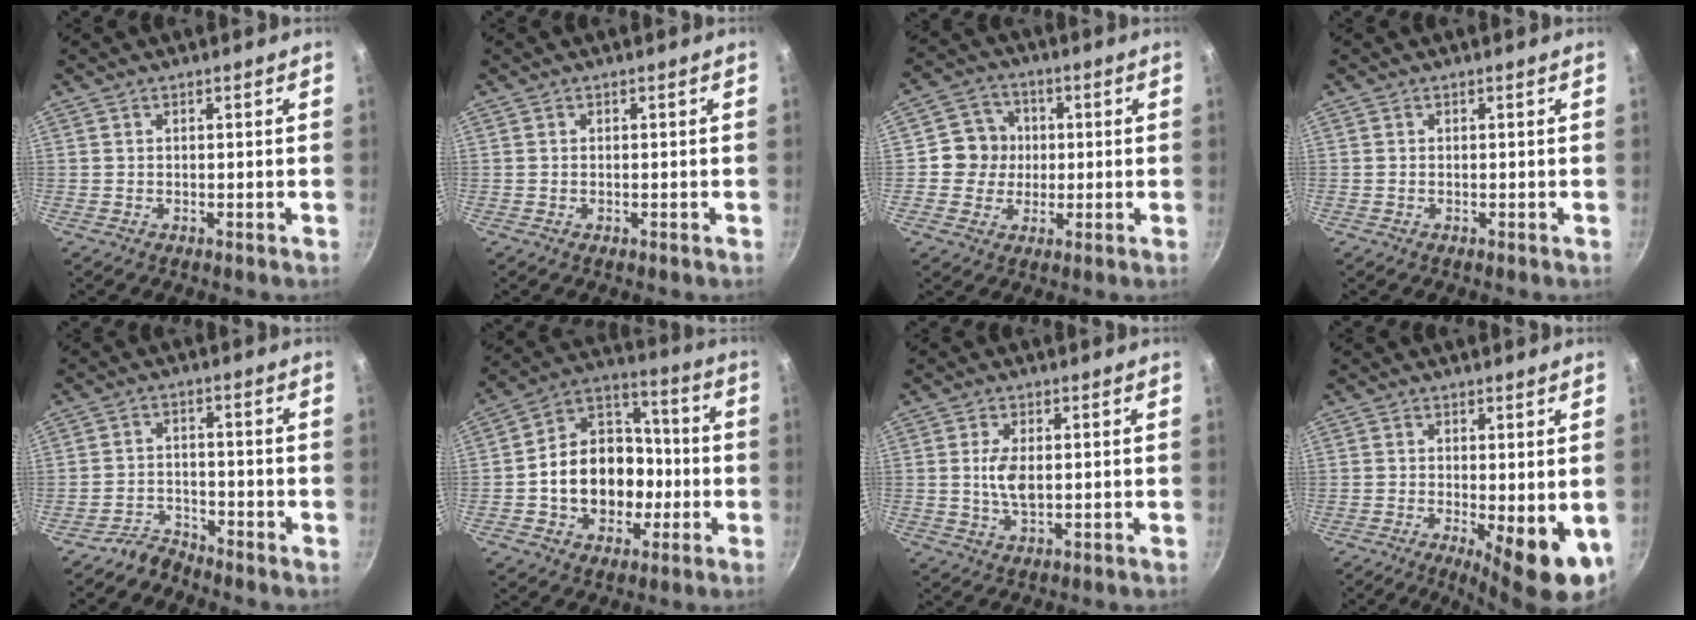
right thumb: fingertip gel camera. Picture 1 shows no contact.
{"total": 0.0}
{"total": 7.2, "force": [0.3, 6.9, 2.1], "torque": [0.004, 0.010, -0.010]}
{"total": 0.0}
{"total": 3.6, "force": [-3.5, 0.9, -0.1], "torque": [0.006, 0.035, -0.067]}
{"total": 17.9, "force": [-2.9, 14.1, 10.7], "torque": [-0.137, 0.047, -0.052]}
{"total": 5.0, "force": [0.3, 2.4, 4.4], "torque": [-0.089, -0.002, 0.006]}
{"total": 9.8, "force": [-2.1, 2.9, 9.1], "torque": [-0.106, -0.010, -0.017]}